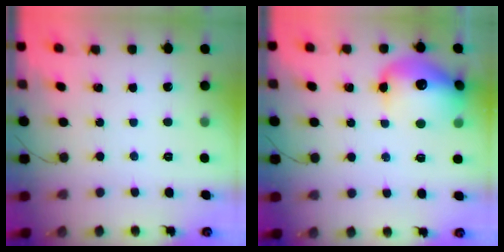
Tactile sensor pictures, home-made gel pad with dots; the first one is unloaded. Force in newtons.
{"total": 16.1, "press": 15.9, "slide": 2.6}